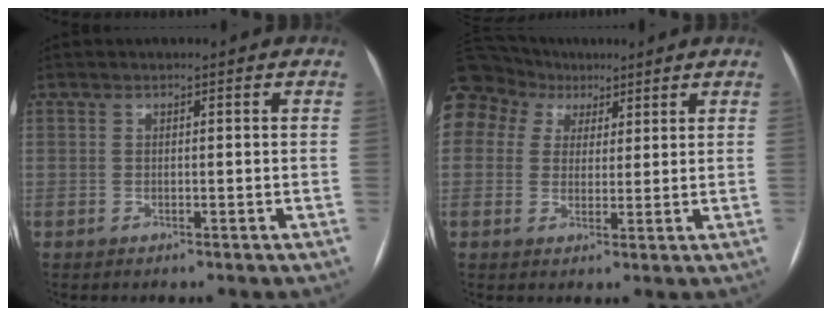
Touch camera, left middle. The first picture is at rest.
{"total": 13.6, "force": [7.6, 10.5, 4.0], "torque": [-0.133, 0.071, 0.146]}